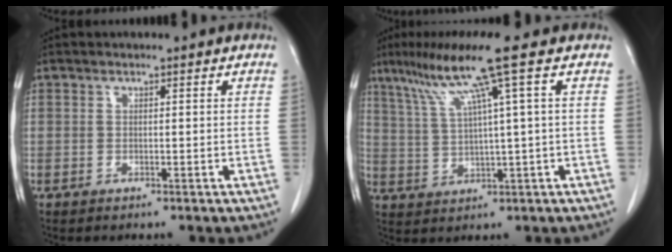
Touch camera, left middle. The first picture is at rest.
{"total": 9.0, "force": [4.9, -2.0, 7.3], "torque": [-0.136, 0.018, 0.090]}